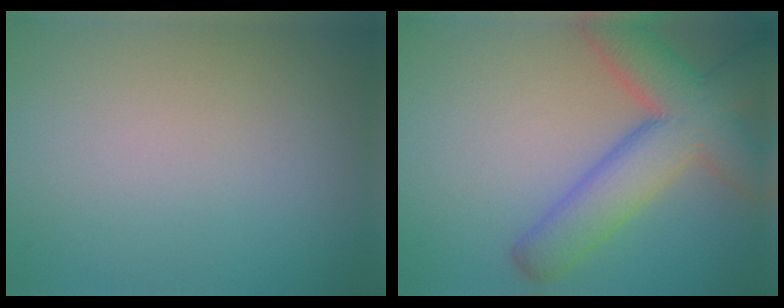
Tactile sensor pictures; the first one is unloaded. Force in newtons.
{"total": 8.4, "press": 8.4, "slide": 0.4}